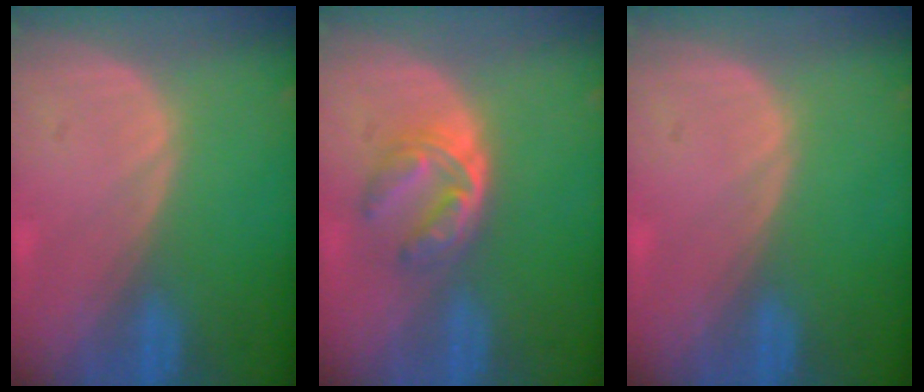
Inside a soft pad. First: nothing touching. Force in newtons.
{"total": 6.2, "press": 5.1, "slide": 3.6}
{"total": 0.0}